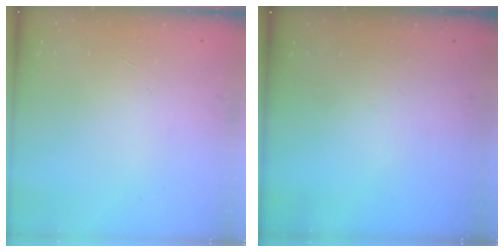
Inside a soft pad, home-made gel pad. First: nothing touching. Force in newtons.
{"total": 0.0}